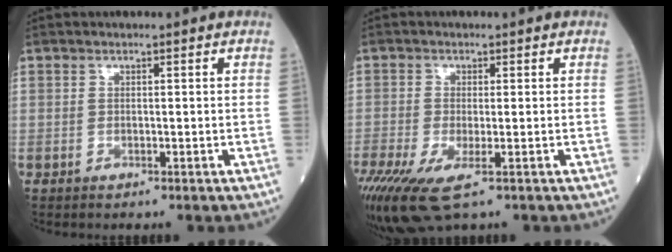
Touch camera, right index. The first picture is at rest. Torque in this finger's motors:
{"motor_torque": [0.70, -0.71, 0.19, 0.12]}